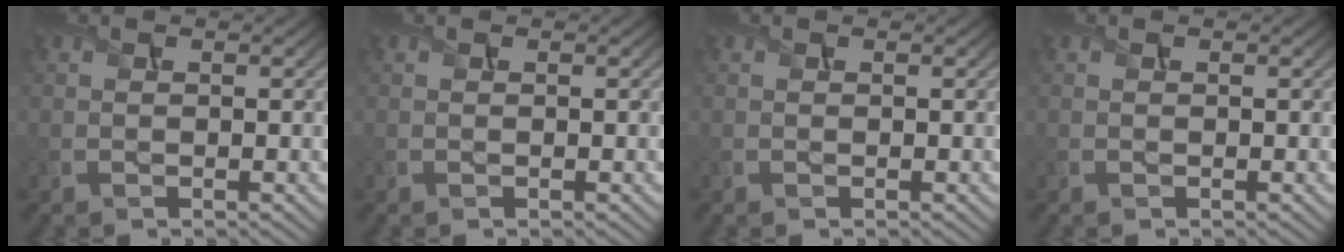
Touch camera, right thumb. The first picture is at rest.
{"total": 0.0}
{"total": 0.0}
{"total": 0.0}